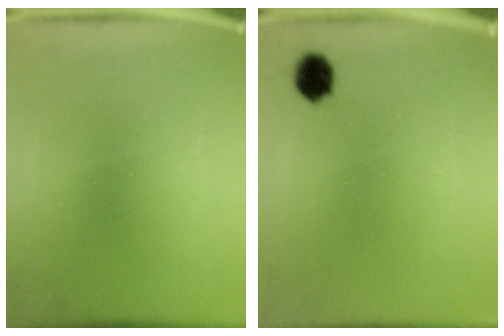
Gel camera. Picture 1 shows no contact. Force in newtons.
{"total": 3.8}